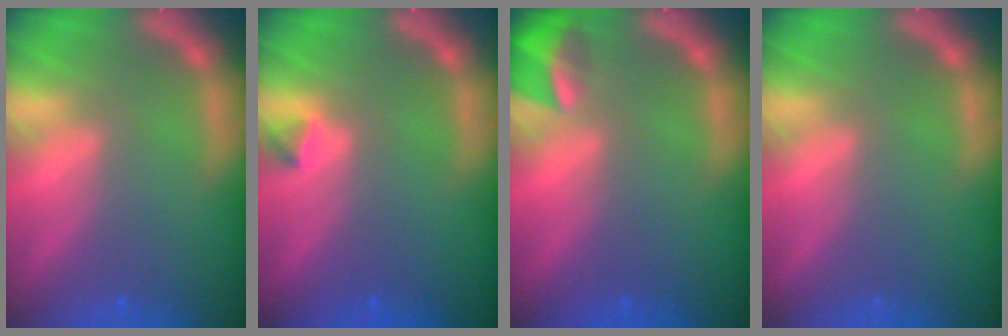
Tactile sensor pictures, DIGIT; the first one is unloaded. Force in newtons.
{"total": 0.9}
{"total": 3.4}
{"total": 0.0}